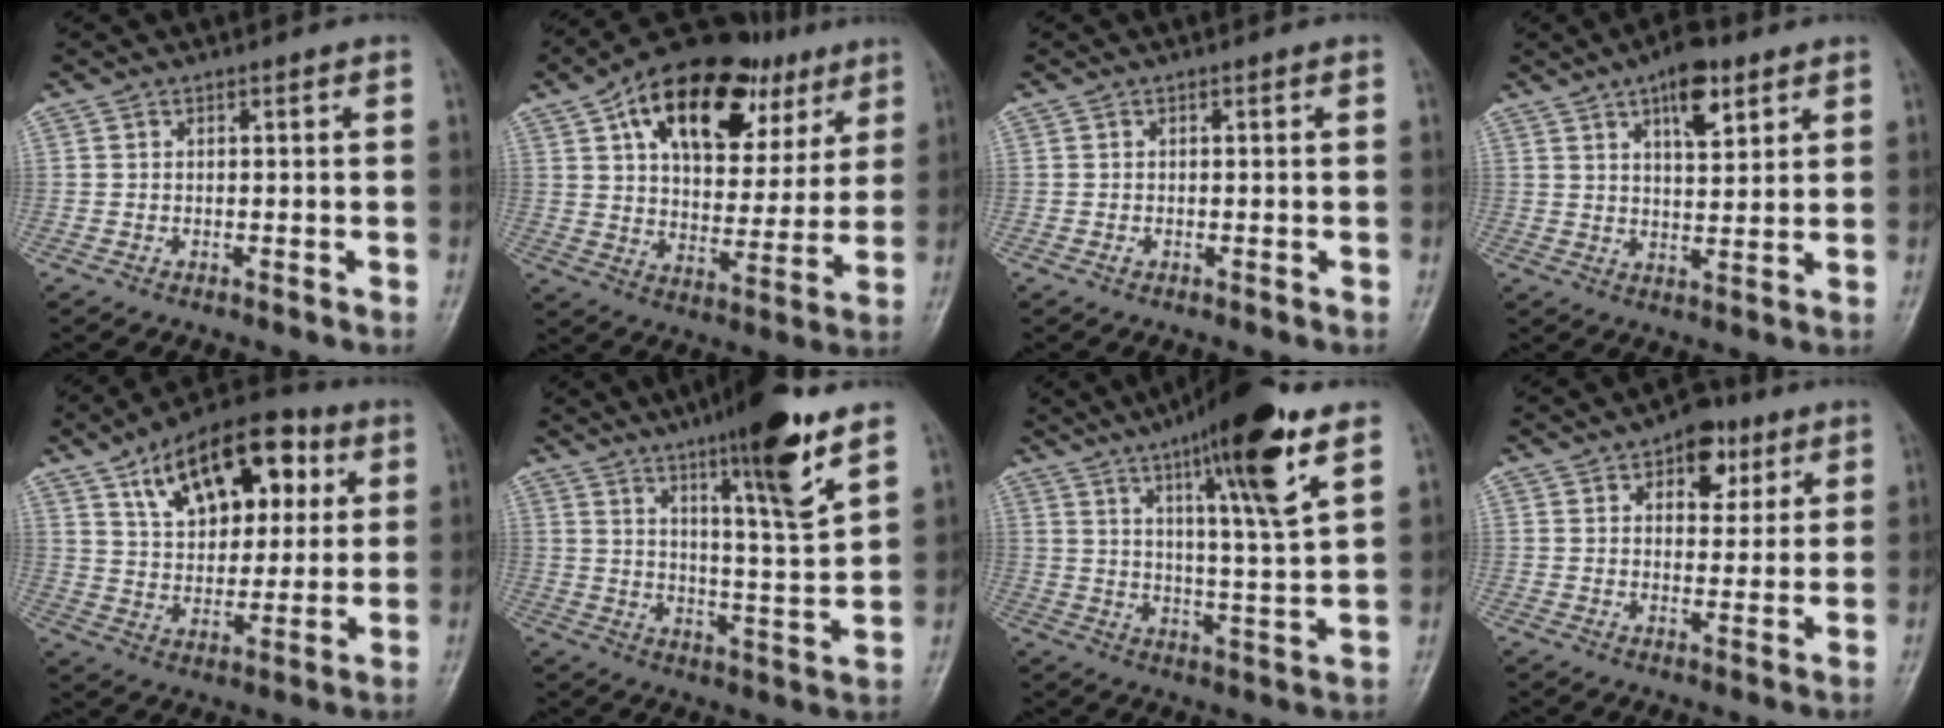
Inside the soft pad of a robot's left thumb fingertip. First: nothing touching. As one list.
[{"total": 24.8, "force": [12.2, 13.8, 16.6], "torque": [-0.215, -0.002, 0.191]}, {"total": 0.6, "force": [0.0, 0.5, 0.4], "torque": [-0.005, 0.000, 0.000]}, {"total": 9.6, "force": [5.2, 4.0, 6.9], "torque": [-0.086, -0.025, 0.080]}, {"total": 19.6, "force": [8.3, 11.1, 14.0], "torque": [-0.168, -0.010, 0.133]}, {"total": 15.3, "force": [9.3, 1.5, 12.0], "torque": [-0.181, -0.058, 0.150]}, {"total": 16.9, "force": [9.2, 2.1, 14.0], "torque": [-0.217, -0.038, 0.144]}, {"total": 8.2, "force": [4.1, 5.0, 5.0], "torque": [-0.030, -0.011, 0.052]}]